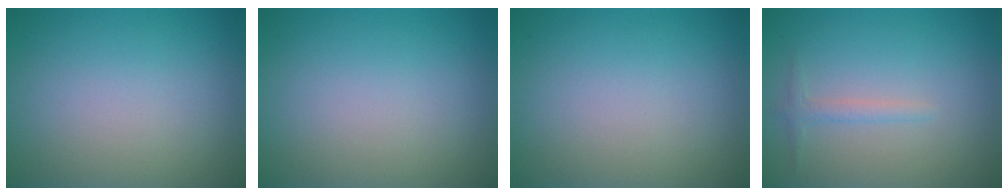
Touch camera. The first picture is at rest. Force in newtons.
{"total": 0.0}
{"total": 0.0}
{"total": 1.1, "press": 1.1, "slide": 0.1}